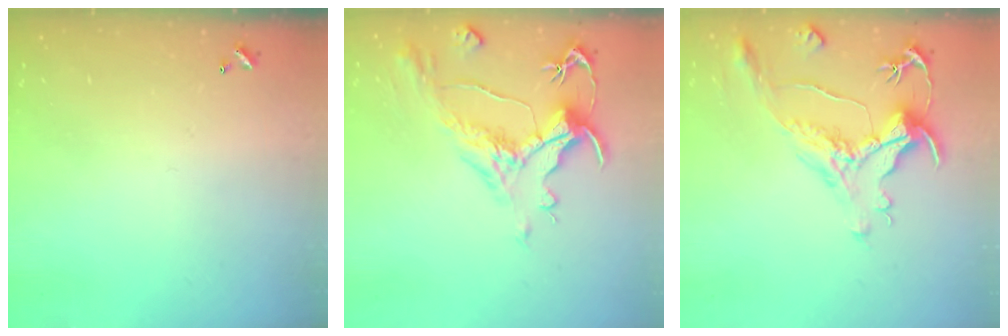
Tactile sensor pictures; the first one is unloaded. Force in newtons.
{"total": 1.8, "press": 1.2, "slide": 1.4}
{"total": 1.4, "press": 0.7, "slide": 1.2}